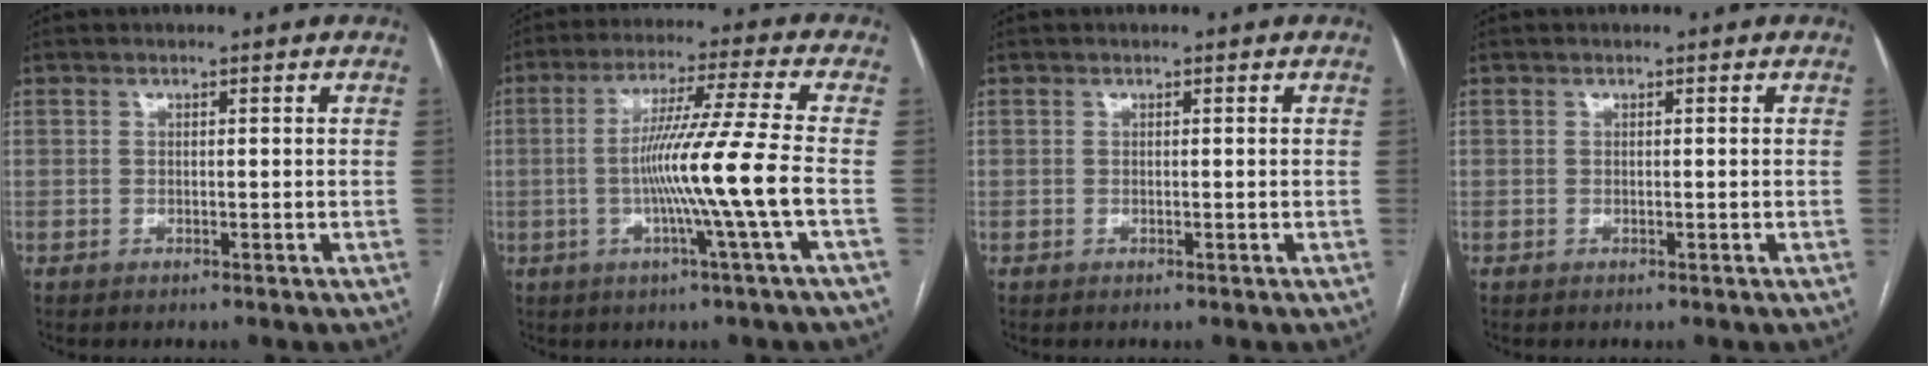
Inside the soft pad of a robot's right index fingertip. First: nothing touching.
{"total": 11.9, "force": [-2.4, -2.7, 11.3], "torque": [-0.203, -0.009, -0.045]}
{"total": 0.0}
{"total": 0.0}